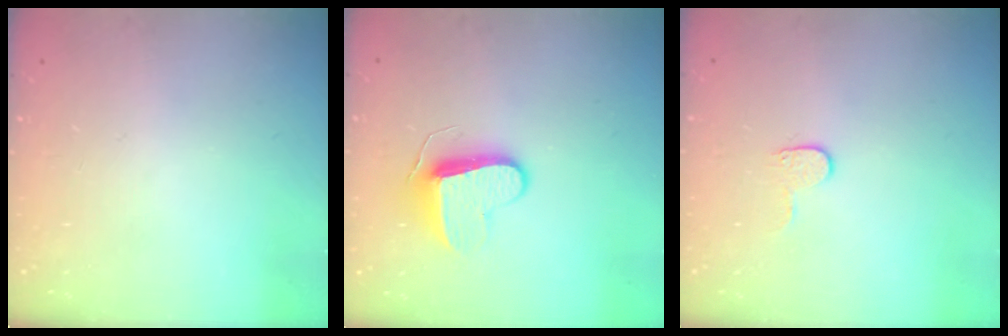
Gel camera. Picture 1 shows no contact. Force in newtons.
{"total": 9.0, "press": 9.0, "slide": 0.4}
{"total": 3.9, "press": 3.9, "slide": 0.4}